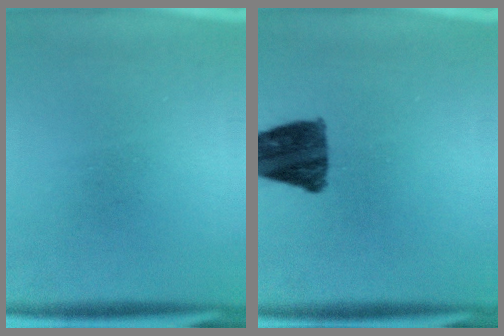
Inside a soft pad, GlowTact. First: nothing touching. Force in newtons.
{"total": 10.9}